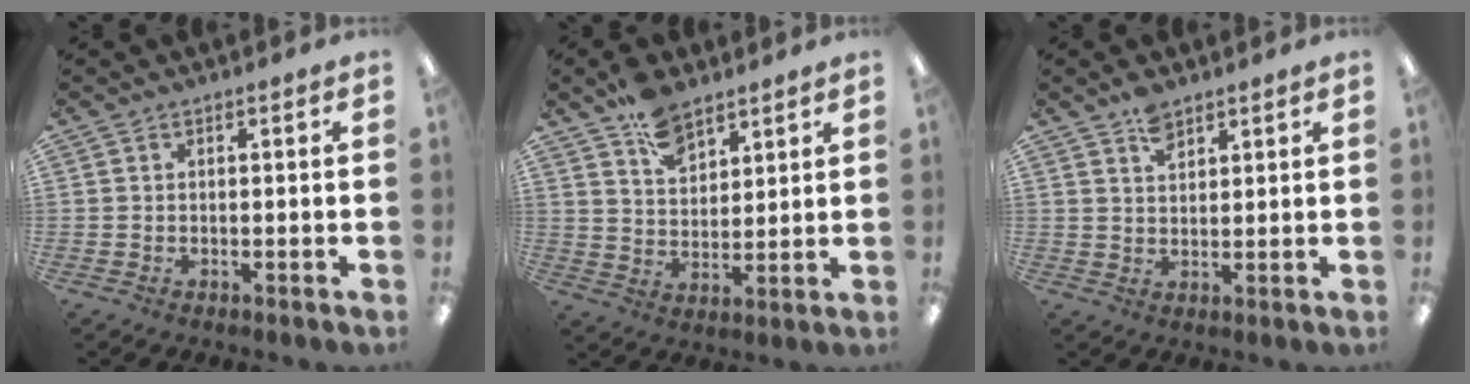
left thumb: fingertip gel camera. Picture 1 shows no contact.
{"total": 9.0, "force": [6.5, 4.9, 3.9], "torque": [-0.066, -0.031, 0.119]}
{"total": 4.3, "force": [3.2, 2.0, 1.9], "torque": [-0.028, -0.013, 0.058]}